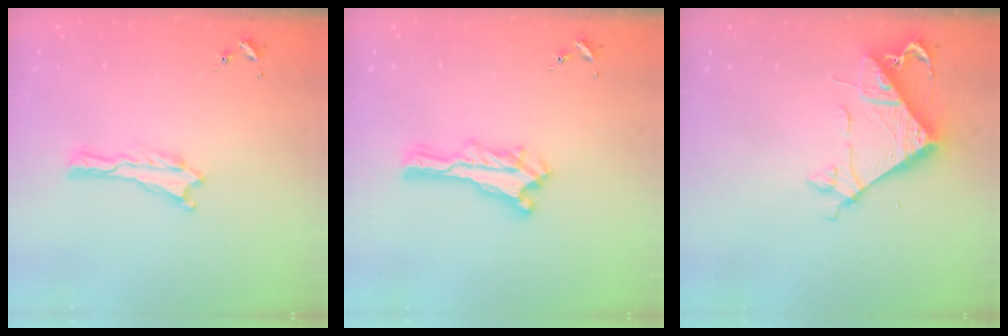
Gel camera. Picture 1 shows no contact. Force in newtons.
{"total": 0.6, "press": 0.5, "slide": 0.2}
{"total": 7.1, "press": 7.1, "slide": 0.6}